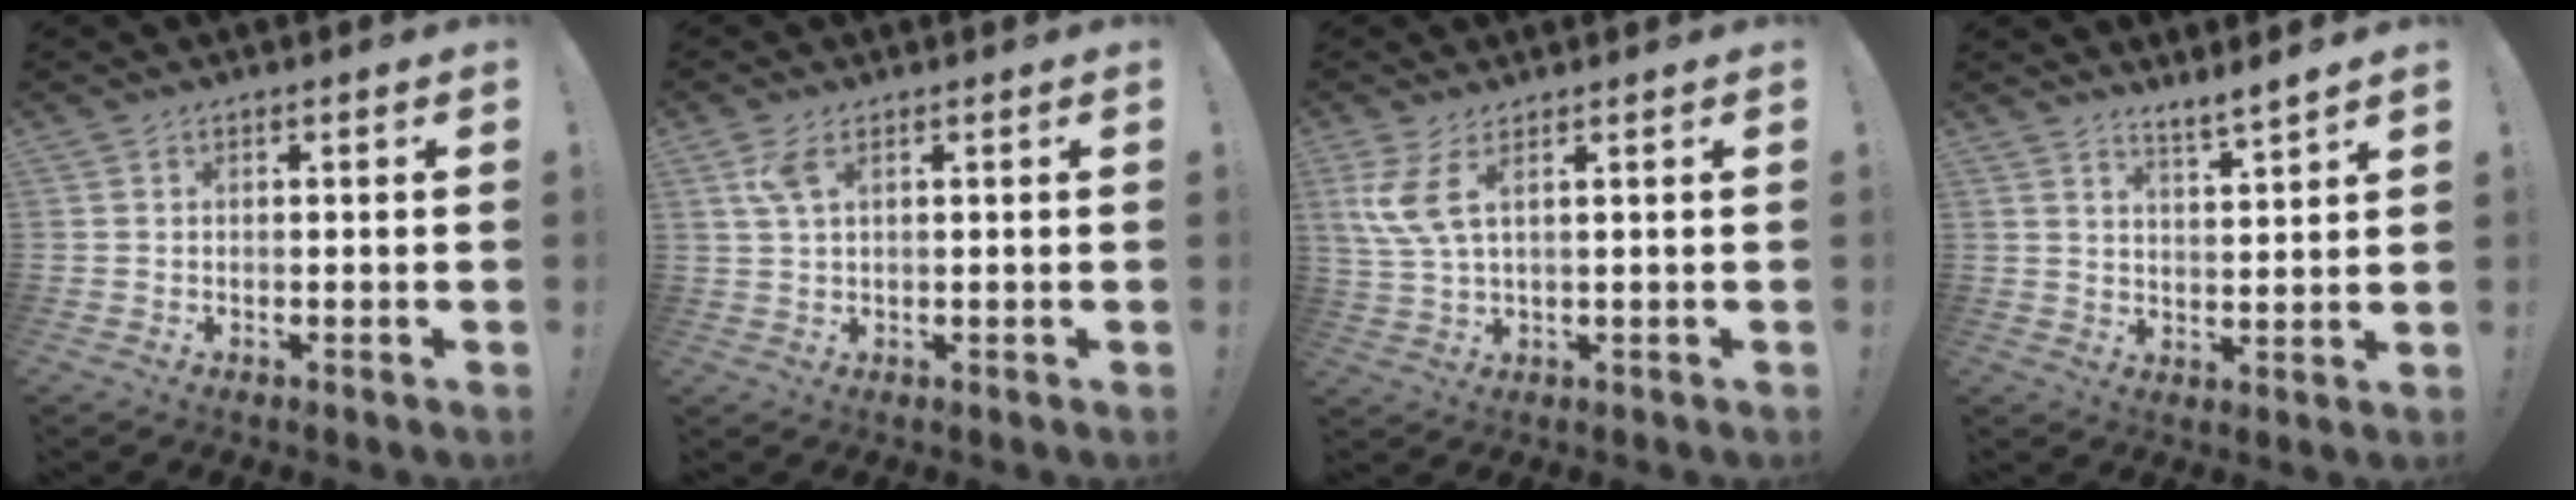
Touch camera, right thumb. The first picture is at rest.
{"total": 4.3, "force": [2.0, 1.6, 3.5], "torque": [-0.067, 0.001, 0.035]}
{"total": 7.2, "force": [3.0, 1.7, 6.2], "torque": [-0.140, -0.013, 0.057]}
{"total": 5.1, "force": [4.6, -0.1, 2.2], "torque": [-0.034, -0.034, 0.079]}